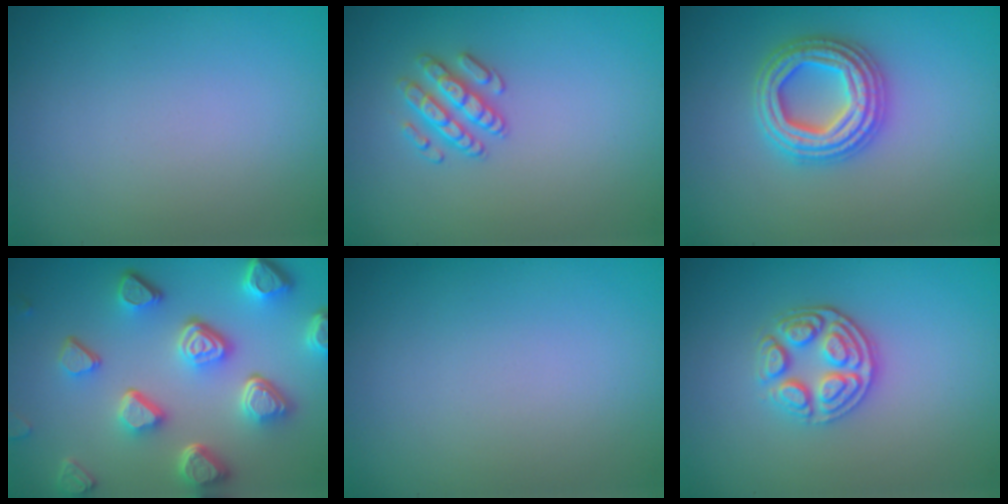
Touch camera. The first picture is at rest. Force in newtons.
{"total": 2.5, "press": 2.4, "slide": 0.6}
{"total": 4.5, "press": 4.4, "slide": 0.8}
{"total": 7.5, "press": 5.6, "slide": 5.0}
{"total": 0.0}
{"total": 3.5, "press": 3.0, "slide": 1.8}